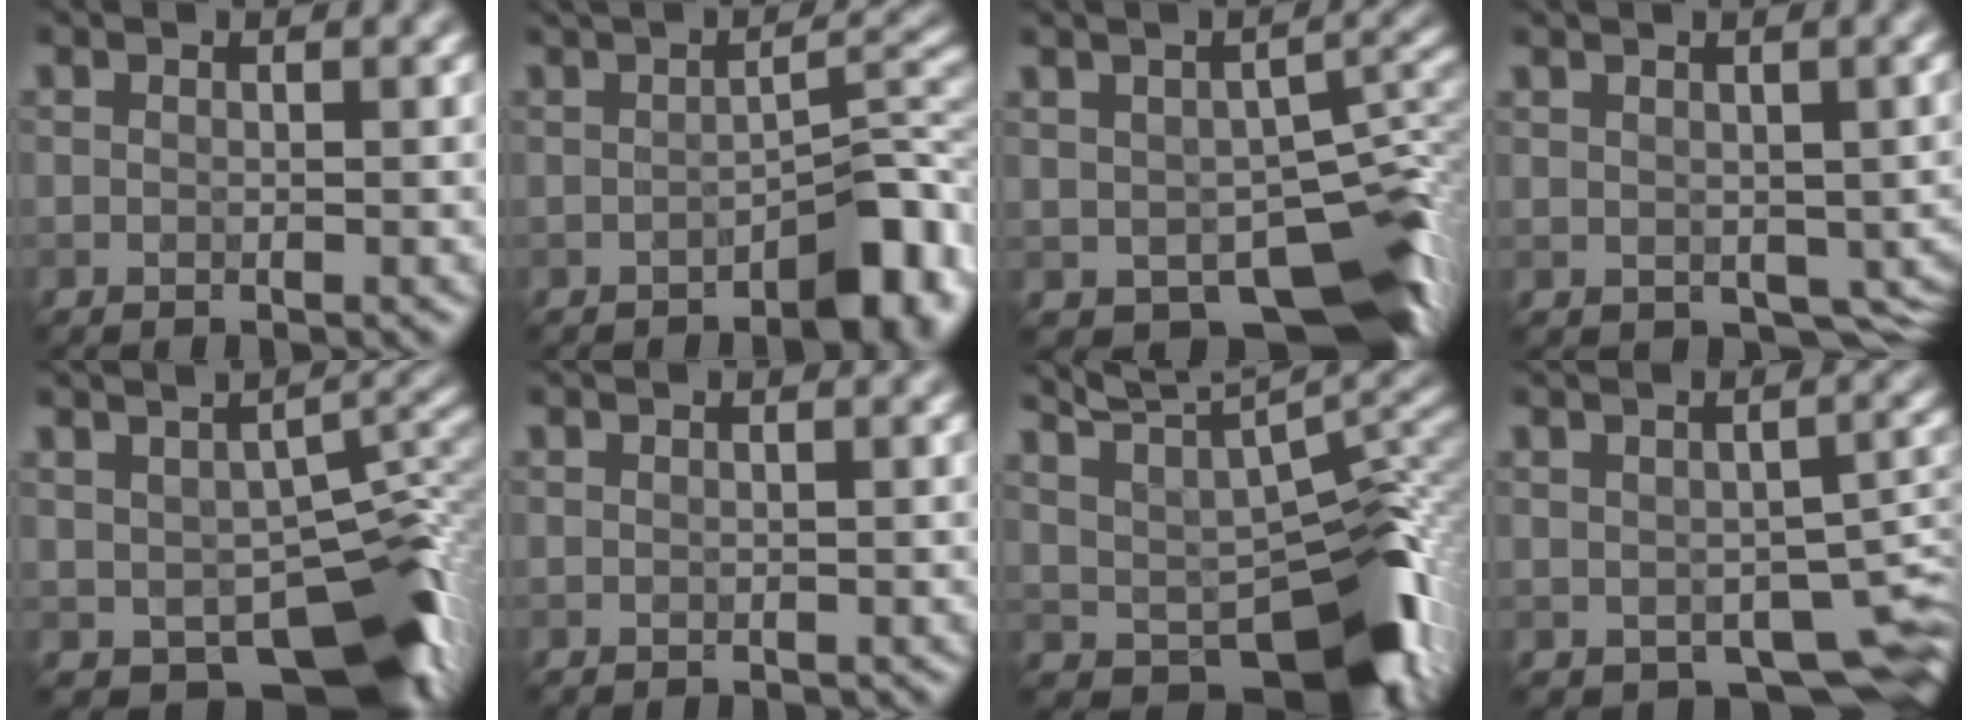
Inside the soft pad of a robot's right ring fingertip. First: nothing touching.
{"total": 4.9, "force": [-2.9, 1.0, 3.8], "torque": [-0.050, 0.012, -0.026]}
{"total": 9.3, "force": [-5.3, 4.6, 6.1], "torque": [-0.092, -0.017, -0.051]}
{"total": 3.2, "force": [-0.4, 2.2, 2.3], "torque": [-0.051, -0.016, 0.035]}
{"total": 9.6, "force": [-4.4, 5.0, 6.9], "torque": [-0.098, -0.012, -0.034]}
{"total": 0.0}
{"total": 10.3, "force": [0.1, 5.2, 8.8], "torque": [-0.127, -0.004, 0.053]}
{"total": 6.9, "force": [-3.5, 3.2, 5.0], "torque": [-0.081, -0.019, -0.020]}